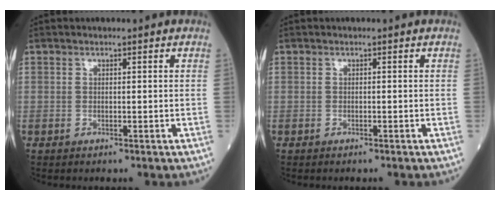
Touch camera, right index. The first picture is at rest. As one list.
[{"total": 0.0}]